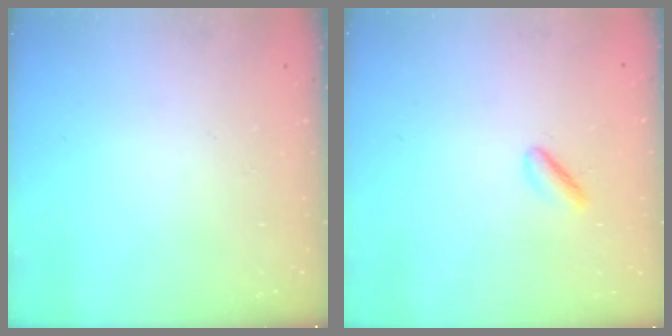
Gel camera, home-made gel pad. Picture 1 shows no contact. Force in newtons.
{"total": 2.7, "press": 2.6, "slide": 0.8}